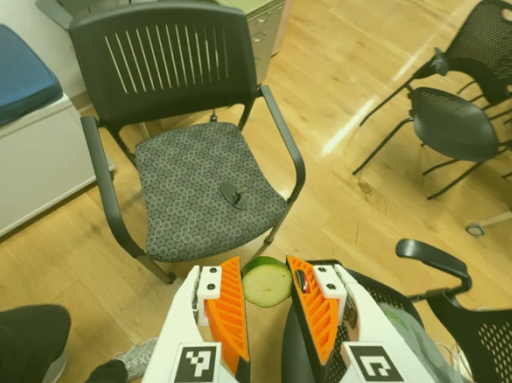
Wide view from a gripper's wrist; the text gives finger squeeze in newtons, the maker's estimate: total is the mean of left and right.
{"total": 8.5, "left": 8.3, "right": 8.8}